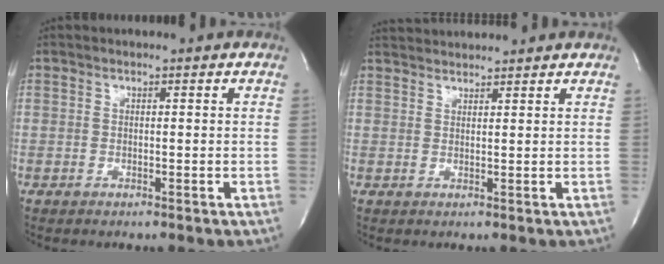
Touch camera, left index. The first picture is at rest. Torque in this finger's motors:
{"motor_torque": [0.08, 0.08, 0.20, 0.06]}